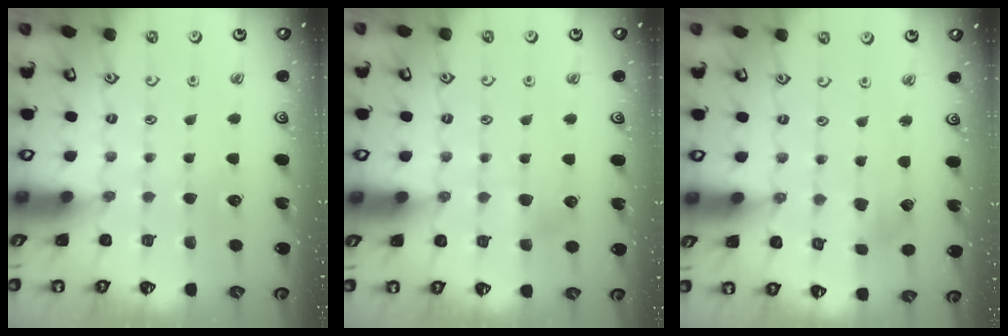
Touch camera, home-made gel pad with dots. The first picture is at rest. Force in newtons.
{"total": 4.4, "press": 4.4, "slide": 0.5}
{"total": 2.6, "press": 2.6, "slide": 0.4}